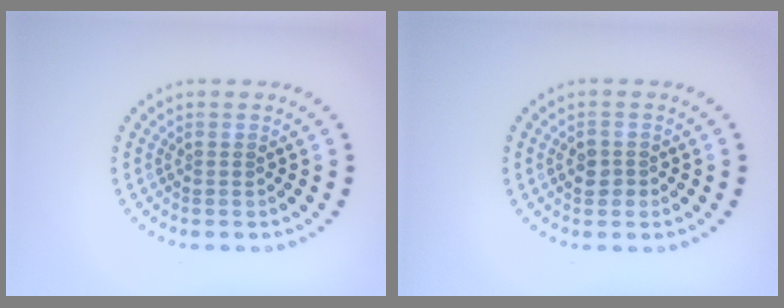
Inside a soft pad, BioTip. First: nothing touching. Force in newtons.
{"total": 1.7, "press": 1.6, "slide": 0.6}